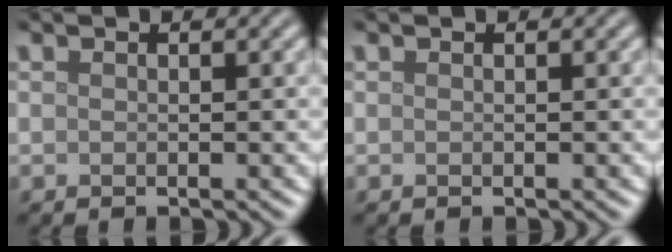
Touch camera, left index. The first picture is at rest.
{"total": 0.0}